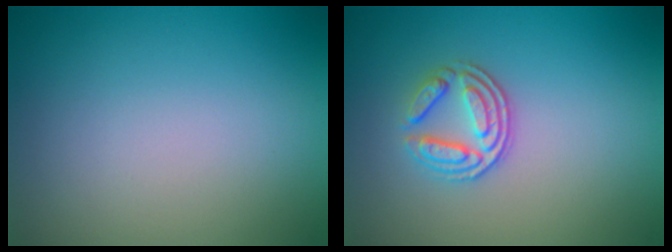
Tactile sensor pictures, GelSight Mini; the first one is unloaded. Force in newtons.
{"total": 3.0, "press": 2.5, "slide": 1.6}